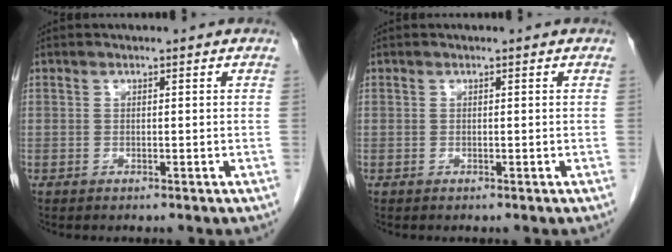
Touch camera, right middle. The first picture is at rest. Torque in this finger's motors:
{"motor_torque": [0.00, 0.00, 0.00, 0.00]}